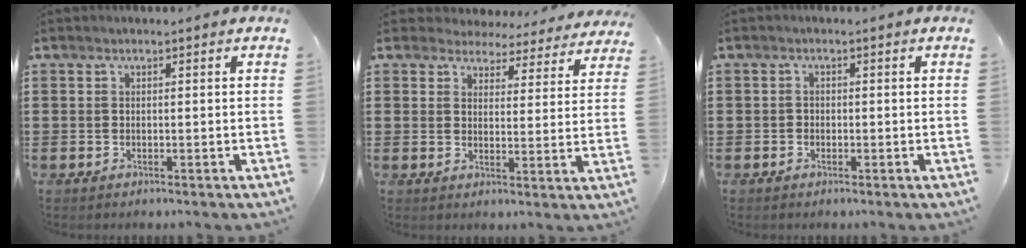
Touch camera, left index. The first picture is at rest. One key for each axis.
{"total": 3.8, "fx": 3.7, "fy": 0.8, "fz": 0.1, "tx": -0.017, "ty": -0.026, "tz": 0.062}
{"total": 0.9, "fx": -0.7, "fy": 0.6, "fz": 0.2, "tx": -0.006, "ty": 0.000, "tz": -0.015}